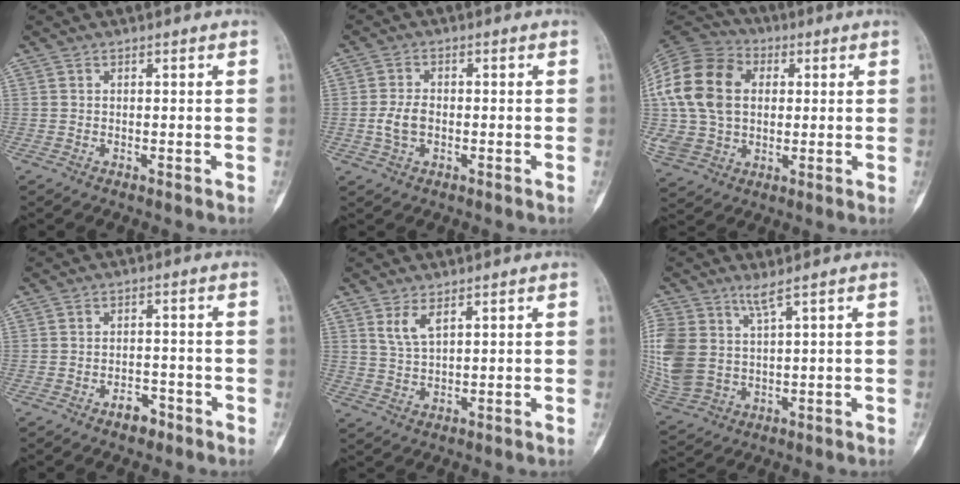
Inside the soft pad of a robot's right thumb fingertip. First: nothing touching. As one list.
[{"total": 3.1, "force": [-0.6, 2.6, 1.5], "torque": [-0.044, 0.012, -0.013]}, {"total": 21.8, "force": [3.2, 16.3, 14.2], "torque": [-0.289, 0.024, 0.067]}, {"total": 3.5, "force": [-2.3, 2.0, 1.7], "torque": [-0.016, 0.019, -0.031]}, {"total": 2.8, "force": [2.3, 1.4, 1.0], "torque": [-0.030, -0.007, 0.052]}, {"total": 12.3, "force": [3.8, 6.6, 9.6], "torque": [-0.229, -0.017, 0.090]}]